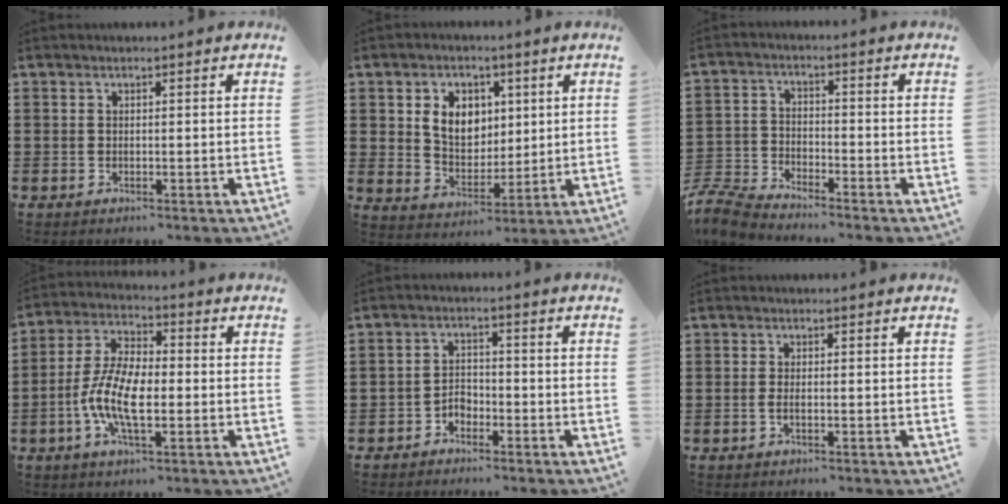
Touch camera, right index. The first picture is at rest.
{"total": 7.0, "force": [2.0, 5.5, 3.8], "torque": [-0.081, 0.013, 0.031]}
{"total": 5.6, "force": [-5.5, 0.6, 1.0], "torque": [-0.052, -0.006, -0.117]}
{"total": 9.9, "force": [-2.6, 3.8, 8.8], "torque": [-0.208, -0.015, -0.057]}
{"total": 2.5, "force": [-1.9, 1.4, 0.8], "torque": [-0.021, 0.005, -0.041]}
{"total": 1.2, "force": [-0.4, 0.2, 1.1], "torque": [-0.022, -0.003, -0.006]}